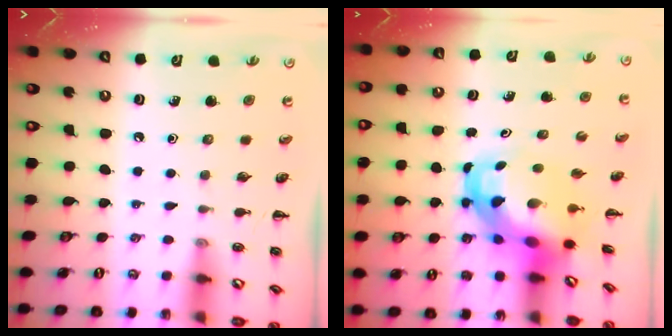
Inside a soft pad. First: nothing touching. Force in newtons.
{"total": 7.1, "press": 6.9, "slide": 1.7}